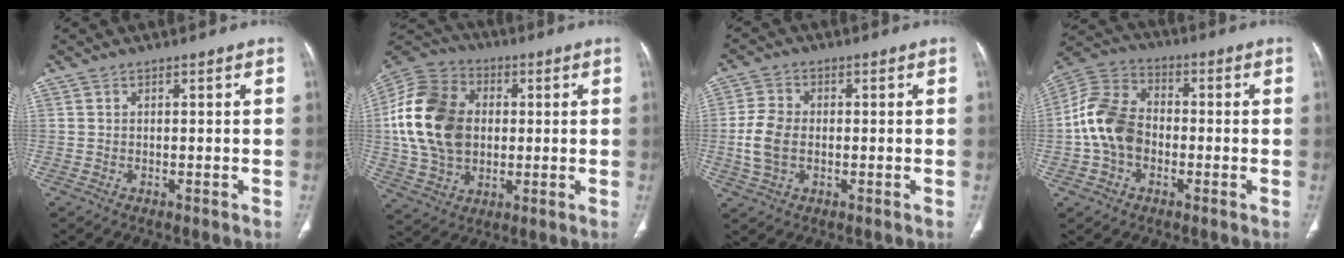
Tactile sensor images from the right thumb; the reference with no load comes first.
{"total": 20.4, "force": [1.4, 15.0, 13.7], "torque": [-0.261, 0.015, 0.027]}
{"total": 6.8, "force": [-0.7, 4.7, 4.9], "torque": [-0.107, 0.007, -0.015]}
{"total": 12.5, "force": [-1.8, 9.2, 8.3], "torque": [-0.155, 0.035, -0.046]}